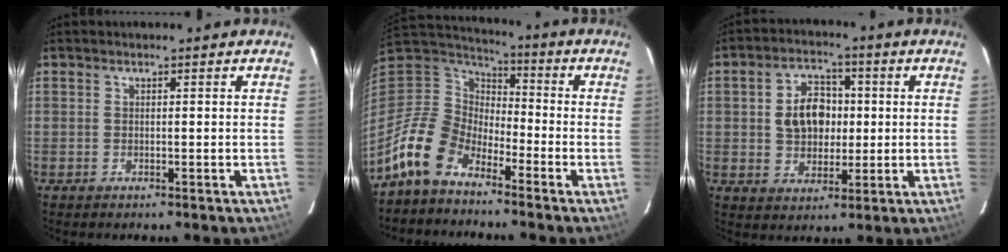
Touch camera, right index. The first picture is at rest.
{"total": 13.2, "force": [-9.2, 7.2, 6.1], "torque": [-0.134, 0.011, -0.182]}
{"total": 9.1, "force": [0.9, 6.8, 6.0], "torque": [-0.113, 0.024, 0.023]}